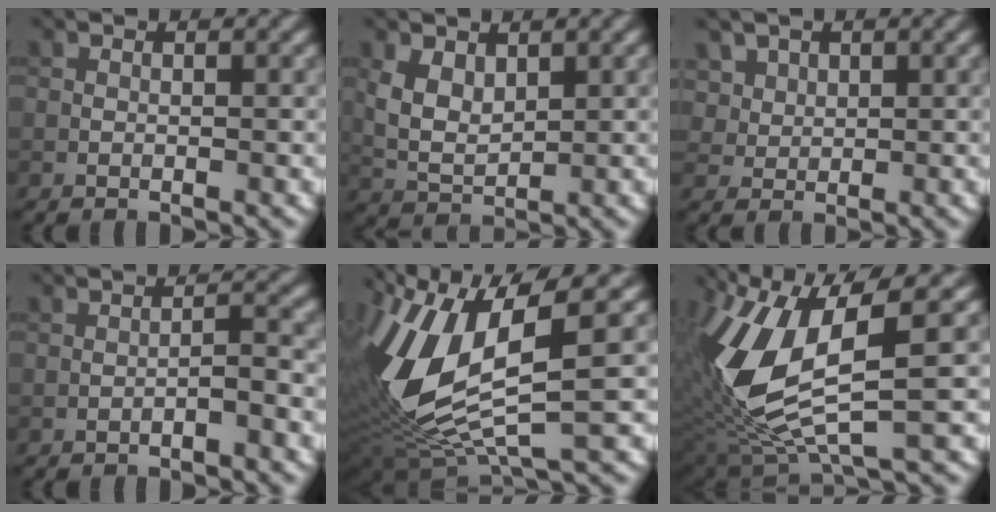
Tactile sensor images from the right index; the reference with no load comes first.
{"total": 3.5, "force": [1.3, 2.1, 2.4], "torque": [-0.060, -0.003, 0.031]}
{"total": 4.1, "force": [2.4, 2.9, 1.5], "torque": [-0.047, 0.000, 0.056]}
{"total": 1.3, "force": [-0.9, 0.1, 1.0], "torque": [-0.014, 0.007, -0.016]}
{"total": 11.9, "force": [1.0, 4.7, 10.8], "torque": [-0.251, -0.015, 0.021]}
{"total": 10.5, "force": [1.3, 4.3, 9.5], "torque": [-0.219, -0.019, 0.030]}